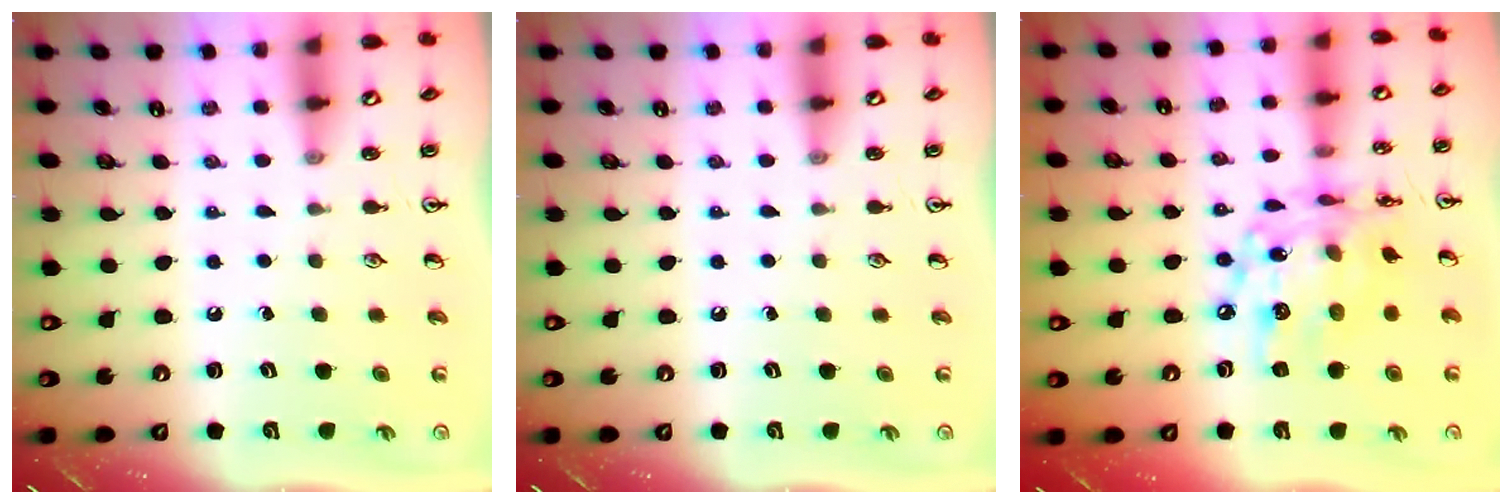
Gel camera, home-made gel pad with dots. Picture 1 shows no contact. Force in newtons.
{"total": 0.0}
{"total": 16.1, "press": 16.0, "slide": 1.3}